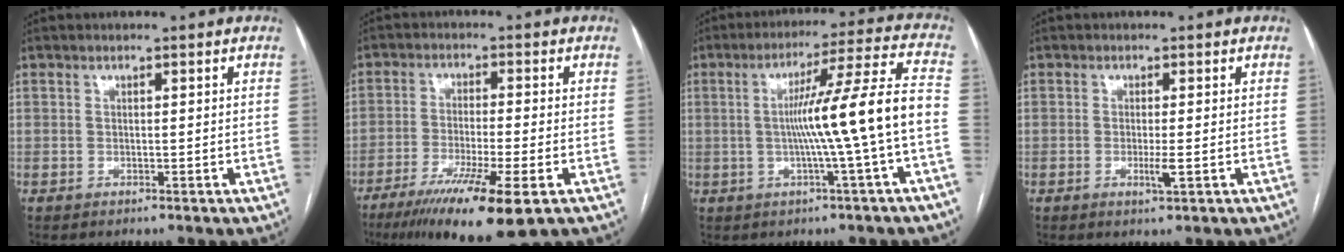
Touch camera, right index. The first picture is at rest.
{"total": 13.4, "force": [-7.7, 0.6, 10.9], "torque": [-0.183, -0.035, -0.126]}
{"total": 12.7, "force": [-1.8, -2.0, 12.4], "torque": [-0.192, 0.016, -0.027]}
{"total": 2.1, "force": [-0.5, 0.1, 2.1], "torque": [-0.037, -0.005, -0.009]}